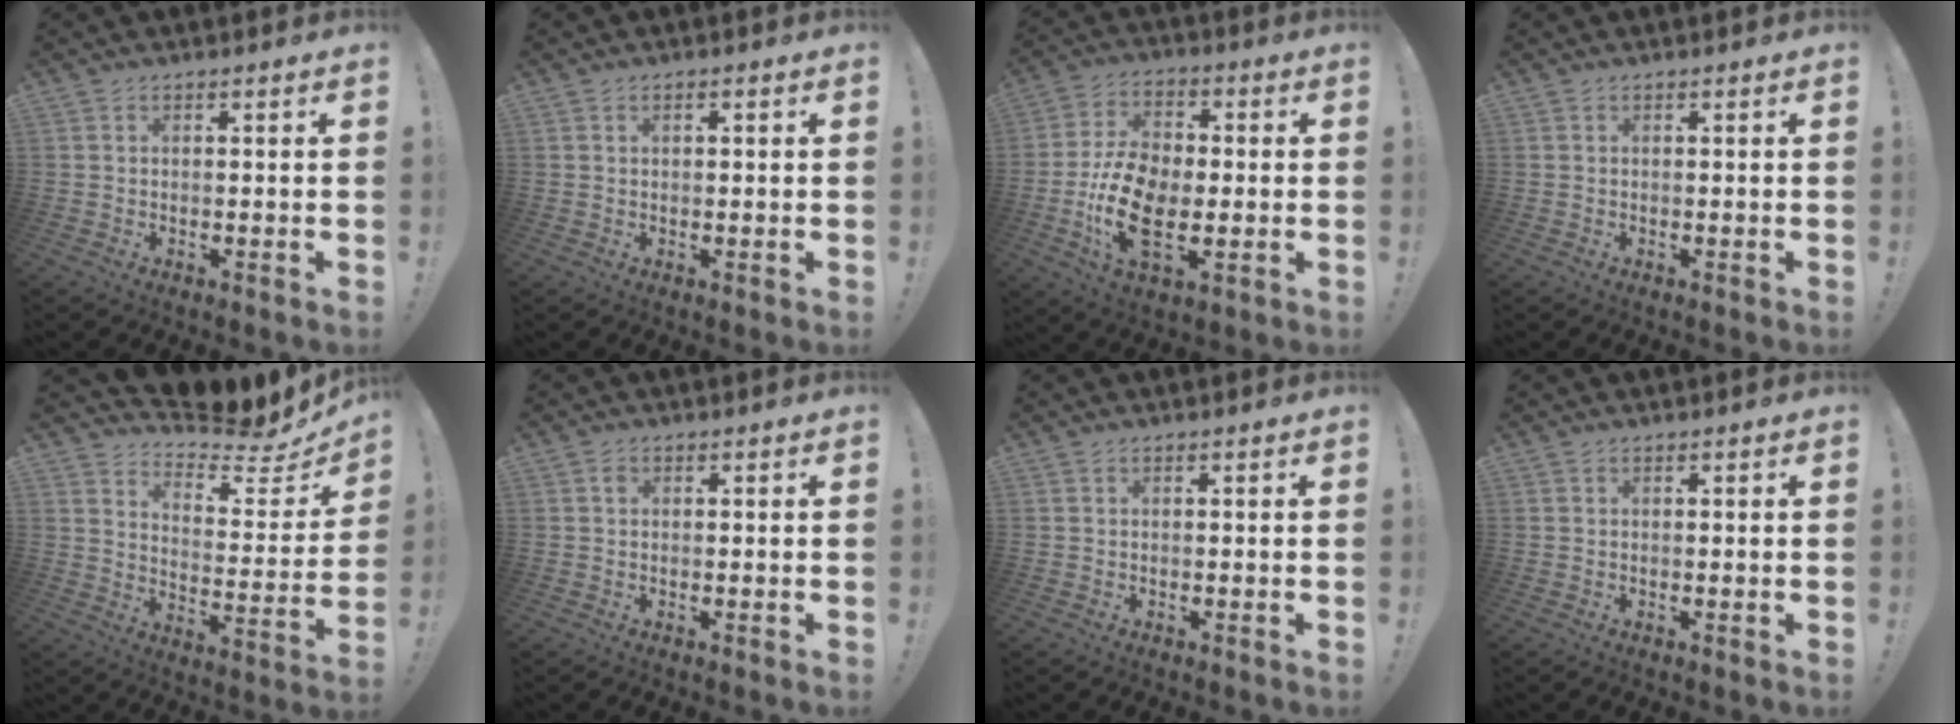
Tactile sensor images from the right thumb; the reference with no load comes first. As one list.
[{"total": 0.7, "force": [0.1, 0.5, 0.5], "torque": [-0.013, 0.005, 0.003]}, {"total": 16.1, "force": [-4.0, 9.4, 12.5], "torque": [-0.251, 0.012, -0.069]}, {"total": 0.0}, {"total": 8.2, "force": [7.7, 2.0, 2.0], "torque": [-0.023, -0.091, 0.130]}, {"total": 1.0, "force": [0.2, 0.9, 0.4], "torque": [0.005, -0.002, -0.001]}, {"total": 0.0}, {"total": 0.0}]